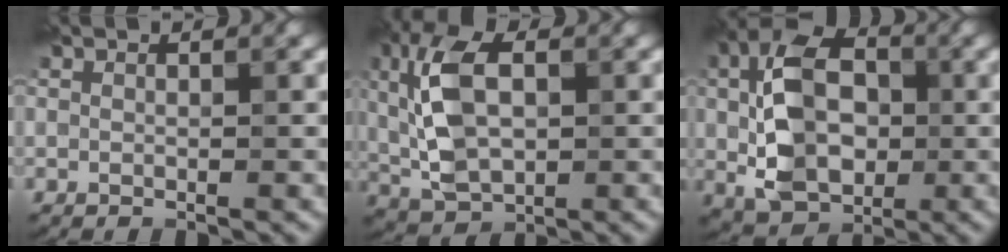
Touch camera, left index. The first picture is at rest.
{"total": 7.7, "force": [1.0, 4.4, 6.3], "torque": [-0.140, 0.011, 0.016]}
{"total": 9.2, "force": [0.1, 6.4, 6.7], "torque": [-0.136, 0.006, -0.008]}